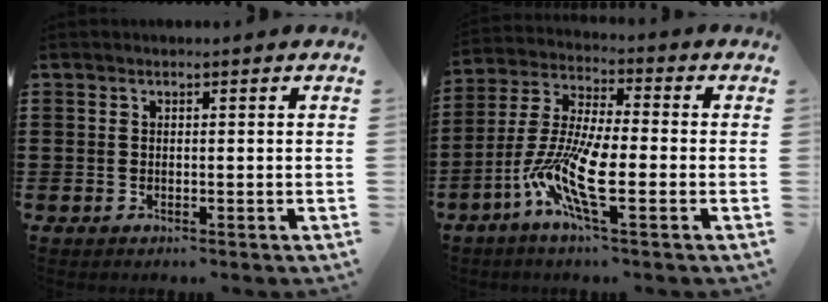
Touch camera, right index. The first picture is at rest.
{"total": 10.6, "force": [-3.8, 2.4, 9.7], "torque": [-0.222, -0.015, -0.078]}